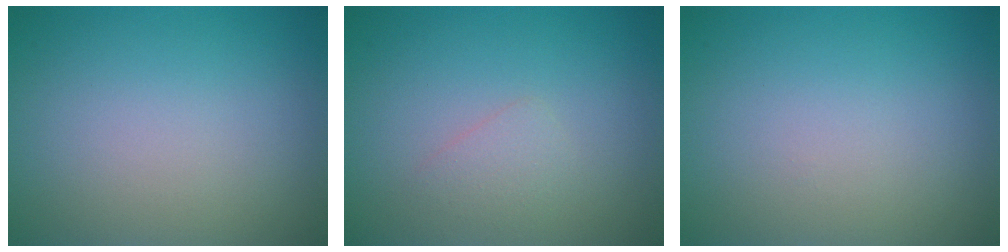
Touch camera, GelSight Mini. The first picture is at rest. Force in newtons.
{"total": 1.3, "press": 1.3, "slide": 0.0}
{"total": 0.0}